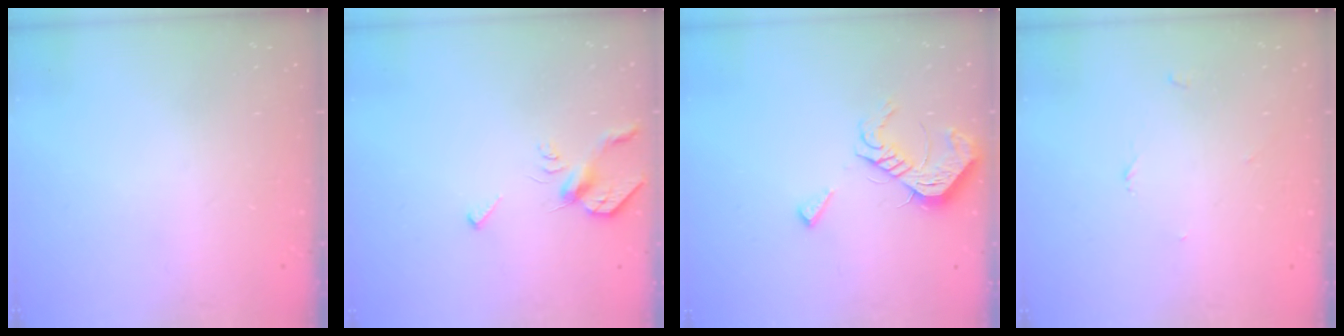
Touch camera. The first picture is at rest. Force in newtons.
{"total": 5.5, "press": 5.4, "slide": 1.0}
{"total": 11.4, "press": 11.4, "slide": 0.4}
{"total": 2.5, "press": 2.5, "slide": 0.3}